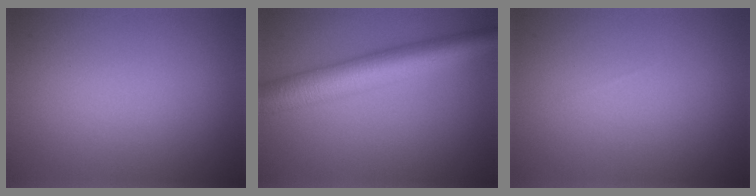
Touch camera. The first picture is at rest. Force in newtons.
{"total": 7.6, "press": 7.6, "slide": 0.1}
{"total": 0.0}